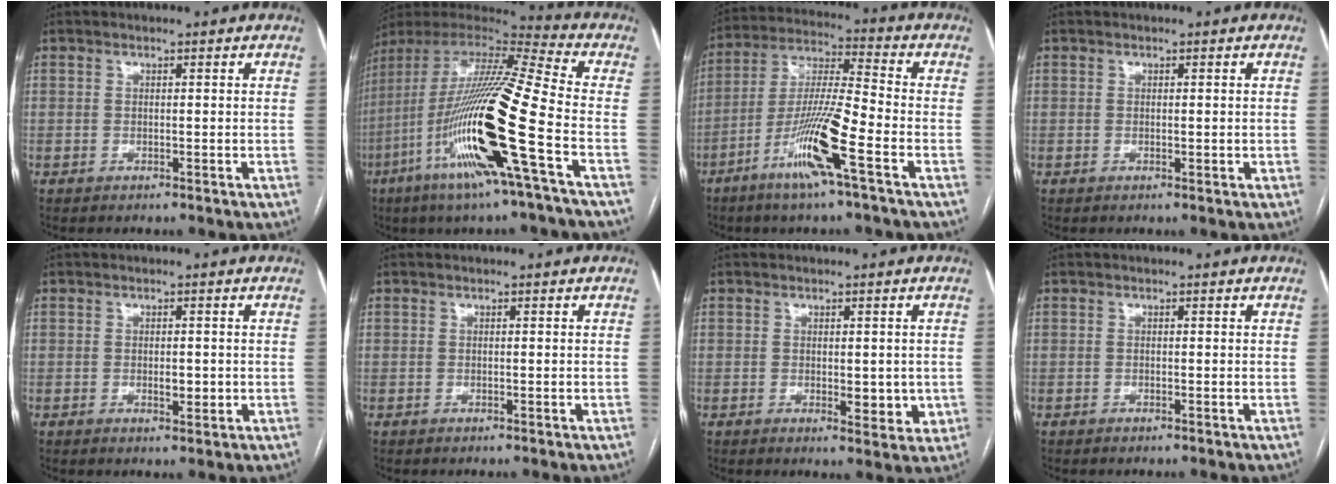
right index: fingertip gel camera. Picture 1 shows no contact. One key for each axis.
{"total": 23.5, "fx": -7.7, "fy": 0.2, "fz": 22.2, "tx": -0.442, "ty": -0.035, "tz": -0.155}
{"total": 12.9, "fx": -6.3, "fy": -0.2, "fz": 11.2, "tx": -0.221, "ty": -0.014, "tz": -0.125}
{"total": 0.8, "fx": -0.1, "fy": 0.4, "fz": 0.7, "tx": -0.008, "ty": -0.004, "tz": 0.000}
{"total": 2.2, "fx": -0.4, "fy": 1.0, "fz": 1.9, "tx": -0.027, "ty": -0.003, "tz": -0.003}
{"total": 0.0}
{"total": 4.3, "fx": -0.6, "fy": 2.0, "fz": 3.7, "tx": -0.039, "ty": -0.010, "tz": -0.003}
{"total": 0.0}